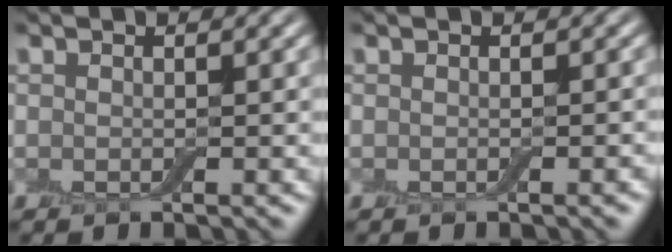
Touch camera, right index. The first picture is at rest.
{"total": 0.6, "force": [-0.3, 0.0, 0.5], "torque": [-0.005, 0.002, -0.004]}